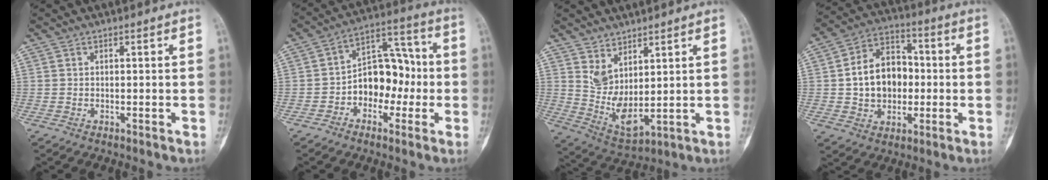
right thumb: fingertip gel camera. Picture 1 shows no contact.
{"total": 11.8, "force": [-2.2, 8.3, 8.1], "torque": [-0.080, 0.051, -0.046]}
{"total": 7.8, "force": [4.0, 3.7, 5.7], "torque": [-0.095, -0.041, 0.094]}
{"total": 13.3, "force": [-0.3, 10.2, 8.6], "torque": [-0.100, 0.029, -0.008]}